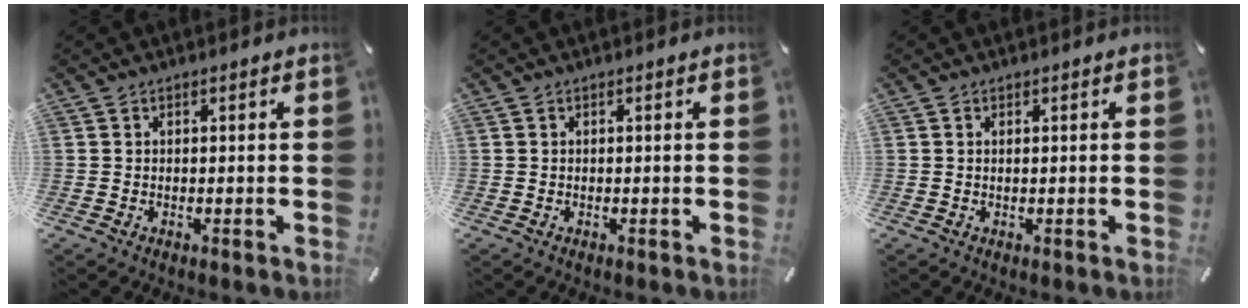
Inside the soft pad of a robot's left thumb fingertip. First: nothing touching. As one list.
[{"total": 0.0}, {"total": 0.5, "force": [0.2, 0.1, 0.5], "torque": [-0.010, -0.001, 0.003]}]